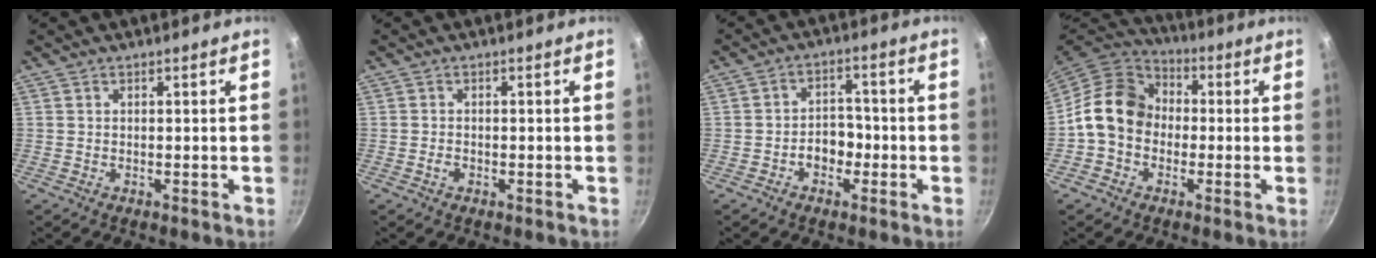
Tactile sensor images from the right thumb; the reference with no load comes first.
{"total": 1.2, "force": [-0.5, 0.8, 0.7], "torque": [-0.015, 0.003, -0.012]}
{"total": 5.4, "force": [-1.9, 4.0, 3.1], "torque": [-0.015, 0.023, -0.033]}
{"total": 12.6, "force": [-0.6, 10.4, 7.1], "torque": [-0.088, 0.031, -0.033]}